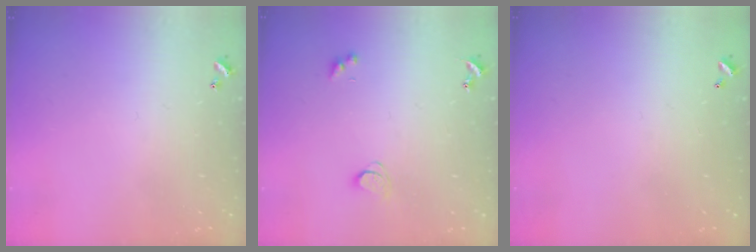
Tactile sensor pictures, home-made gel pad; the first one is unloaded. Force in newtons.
{"total": 1.7, "press": 1.7, "slide": 0.3}
{"total": 2.8, "press": 2.8, "slide": 0.1}